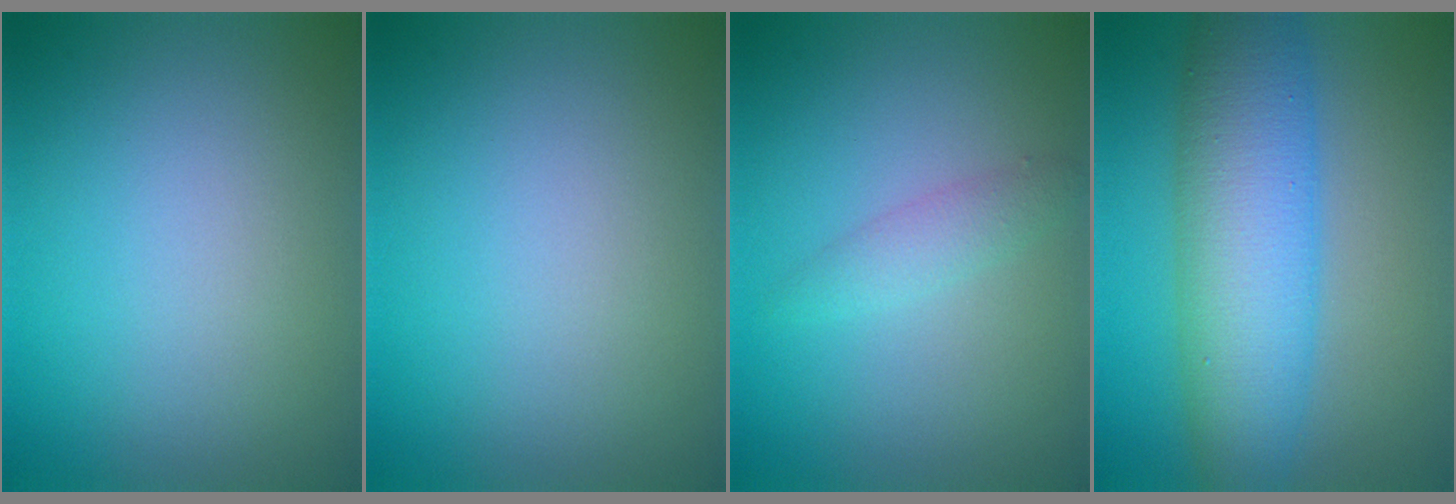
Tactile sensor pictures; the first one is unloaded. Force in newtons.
{"total": 0.0}
{"total": 1.7, "press": 1.7, "slide": 0.1}
{"total": 8.5, "press": 8.5, "slide": 0.2}